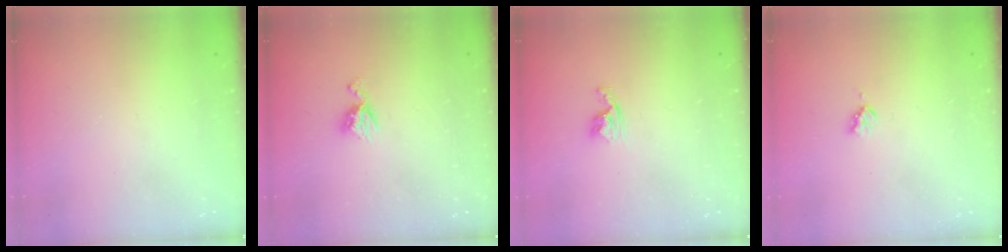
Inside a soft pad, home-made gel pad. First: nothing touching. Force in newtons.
{"total": 6.4, "press": 6.4, "slide": 0.5}
{"total": 3.3, "press": 3.3, "slide": 0.5}
{"total": 2.9, "press": 2.9, "slide": 0.5}